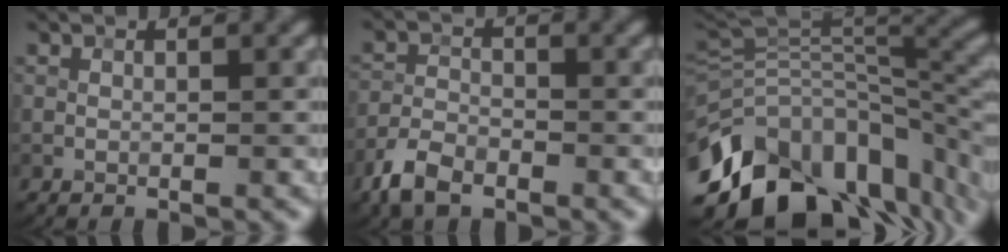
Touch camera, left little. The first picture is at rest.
{"total": 3.5, "force": [-2.6, 1.7, 1.6], "torque": [-0.028, -0.003, -0.063]}
{"total": 14.2, "force": [-7.1, 8.7, 8.8], "torque": [-0.167, -0.005, -0.114]}